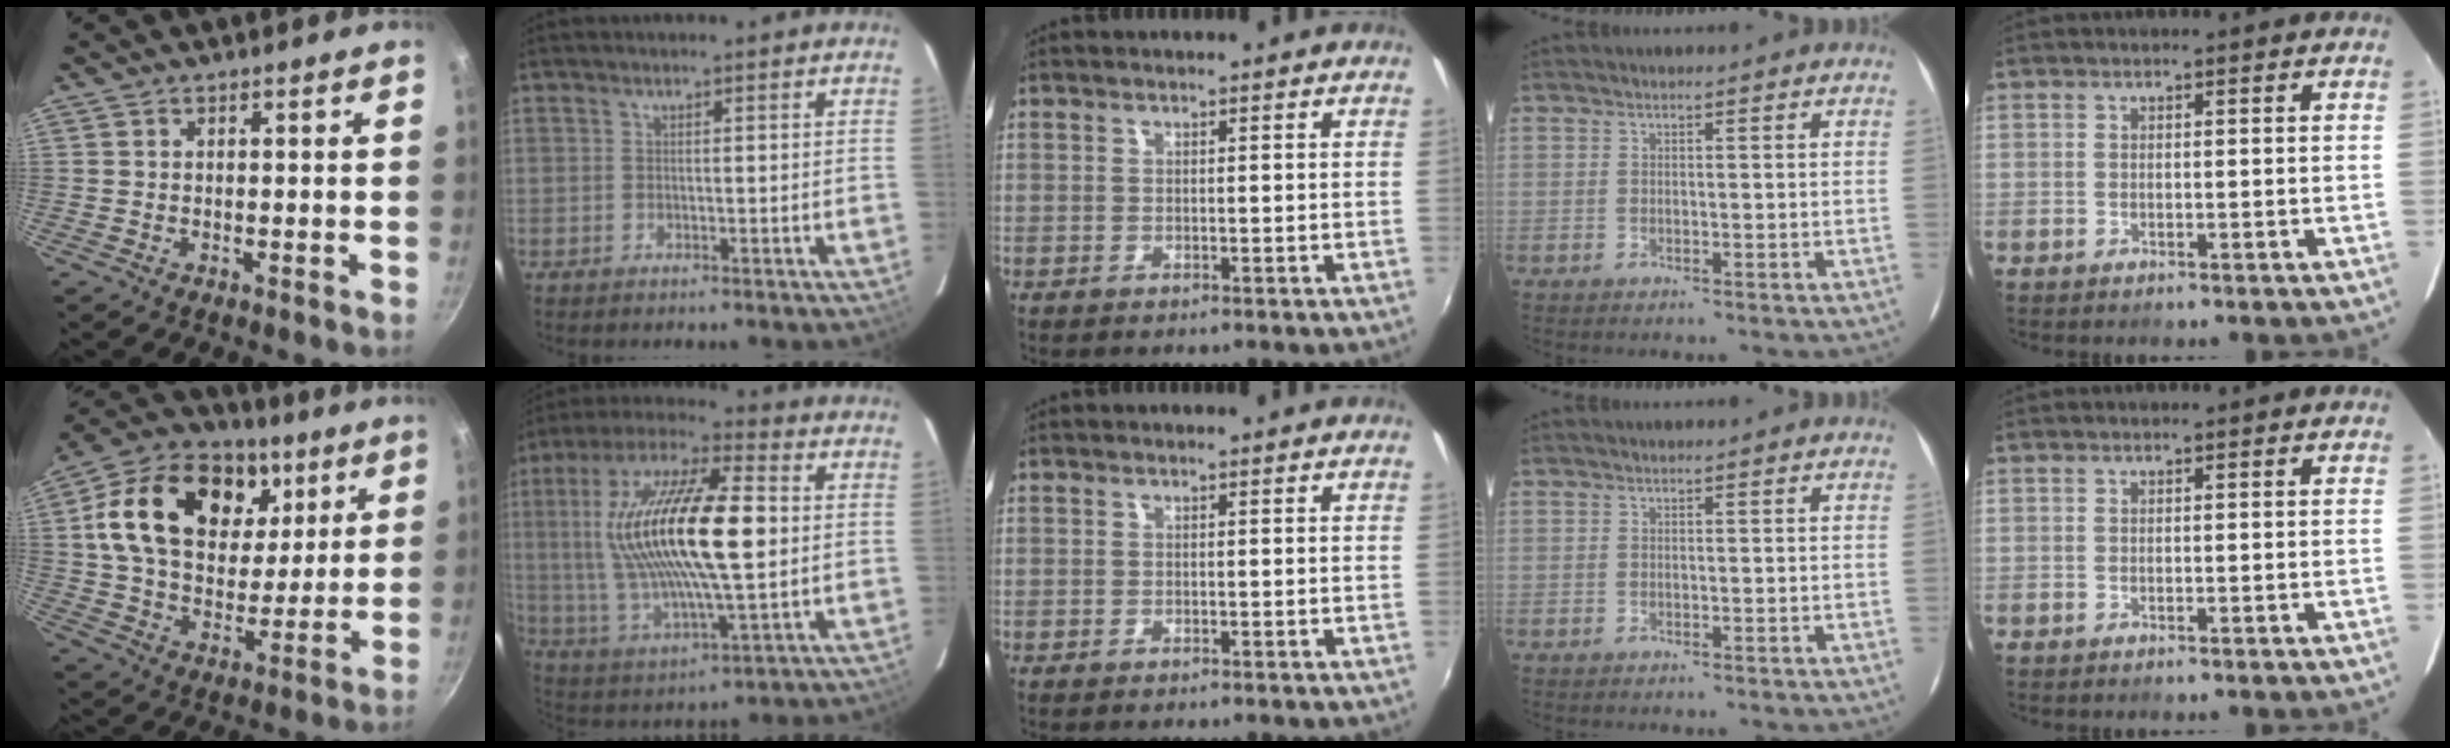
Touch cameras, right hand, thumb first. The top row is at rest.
{"thumb": {"total": 24.6, "force": [8.5, 17.0, 15.6], "torque": [-0.251, -0.009, 0.134]}, "index": {"total": 23.9, "force": [2.6, 7.4, 22.5], "torque": [-0.439, 0.012, 0.048]}}